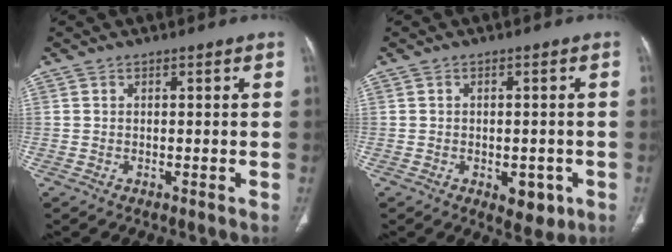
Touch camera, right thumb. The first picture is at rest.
{"total": 5.3, "force": [-1.9, 3.1, 3.8], "torque": [-0.028, 0.004, -0.015]}